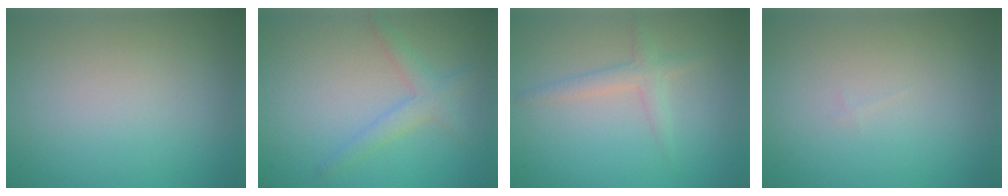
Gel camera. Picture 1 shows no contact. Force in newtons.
{"total": 2.2, "press": 2.2, "slide": 0.1}
{"total": 1.2, "press": 1.2, "slide": 0.1}
{"total": 0.0}